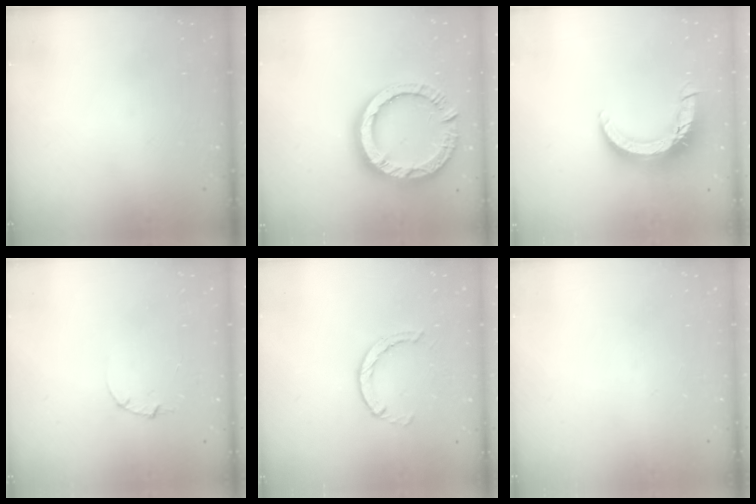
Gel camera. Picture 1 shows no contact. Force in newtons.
{"total": 15.9, "press": 15.8, "slide": 1.6}
{"total": 13.1, "press": 13.0, "slide": 1.3}
{"total": 1.0, "press": 1.0, "slide": 0.3}
{"total": 2.5, "press": 2.4, "slide": 0.4}
{"total": 0.0}